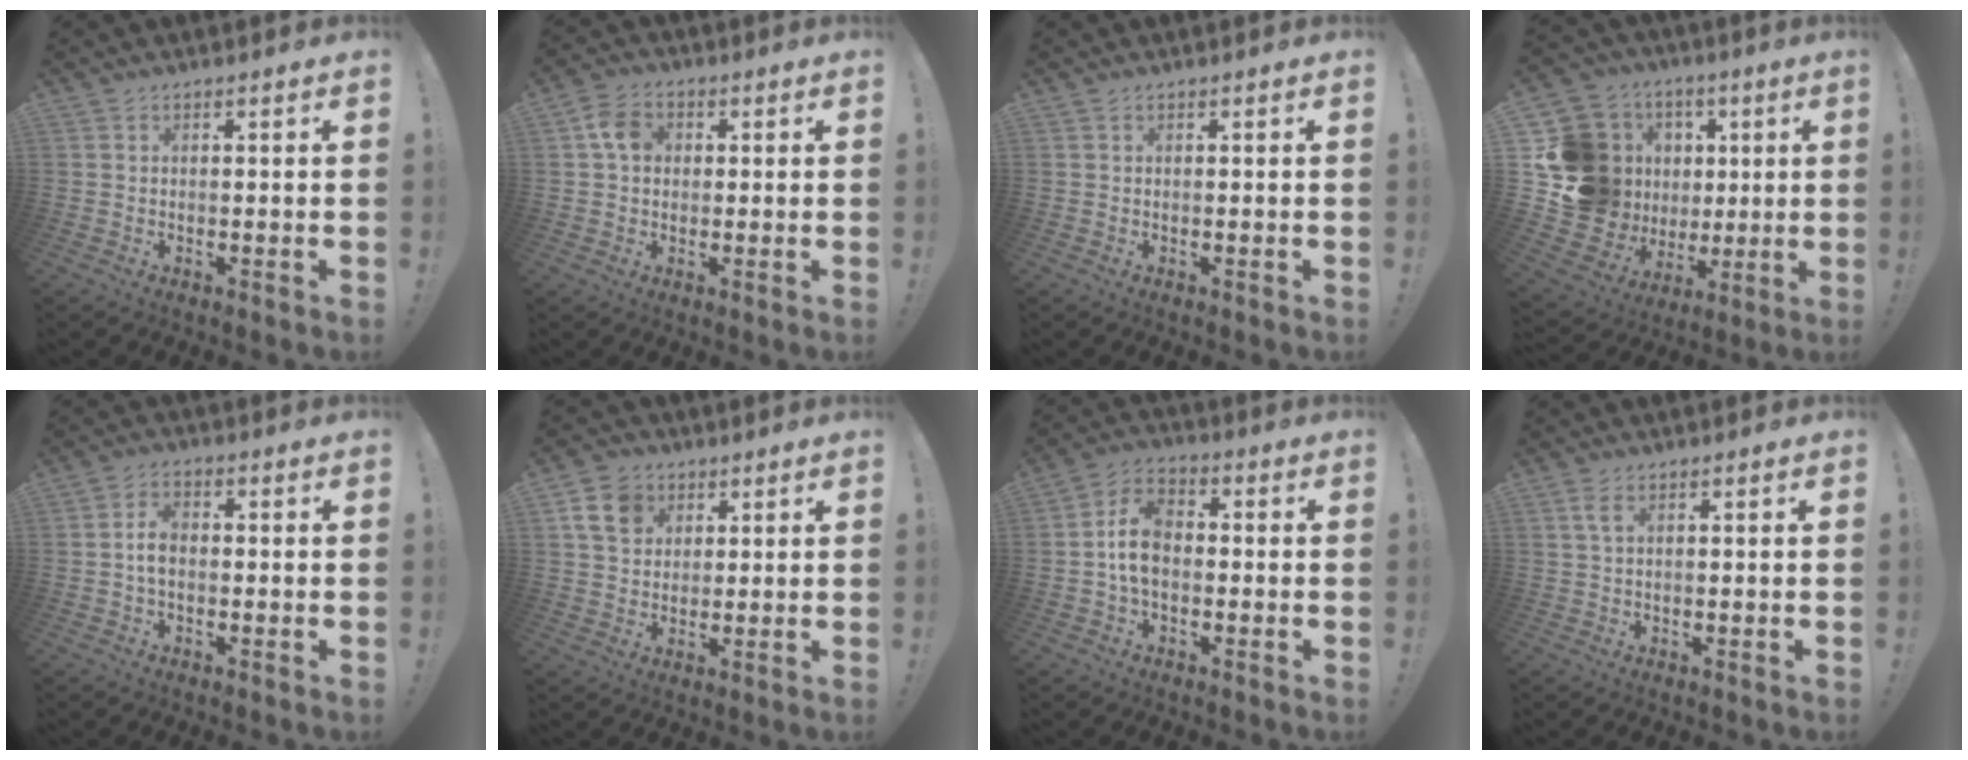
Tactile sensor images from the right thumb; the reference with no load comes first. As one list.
[{"total": 7.1, "force": [1.5, 5.6, 4.2], "torque": [-0.077, 0.011, 0.029]}, {"total": 0.0}, {"total": 21.9, "force": [3.8, 19.2, 9.9], "torque": [-0.189, -0.022, 0.132]}, {"total": 4.8, "force": [-0.5, 3.0, 3.7], "torque": [-0.051, 0.006, -0.010]}, {"total": 9.7, "force": [4.3, 7.5, 4.5], "torque": [-0.073, -0.008, 0.089]}, {"total": 9.5, "force": [-1.1, 6.4, 6.9], "torque": [-0.123, 0.013, -0.018]}, {"total": 2.6, "force": [1.0, 0.8, 2.3], "torque": [-0.042, 0.000, 0.016]}]